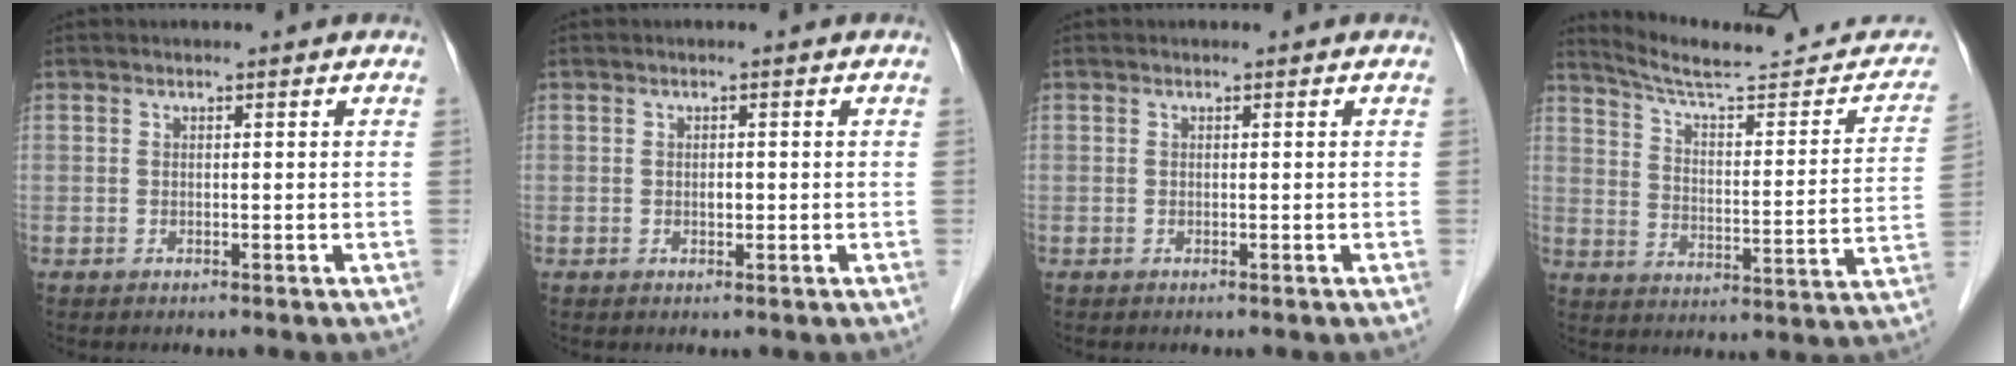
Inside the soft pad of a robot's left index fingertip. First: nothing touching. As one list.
[{"total": 0.9, "force": [-0.4, 0.5, 0.6], "torque": [-0.011, -0.002, -0.005]}, {"total": 0.0}, {"total": 20.0, "force": [18.4, 2.5, 7.5], "torque": [-0.098, -0.031, 0.252]}]